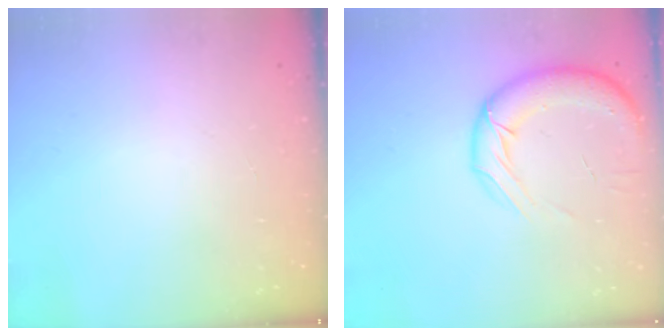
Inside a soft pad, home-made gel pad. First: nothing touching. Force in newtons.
{"total": 15.3, "press": 14.8, "slide": 3.8}